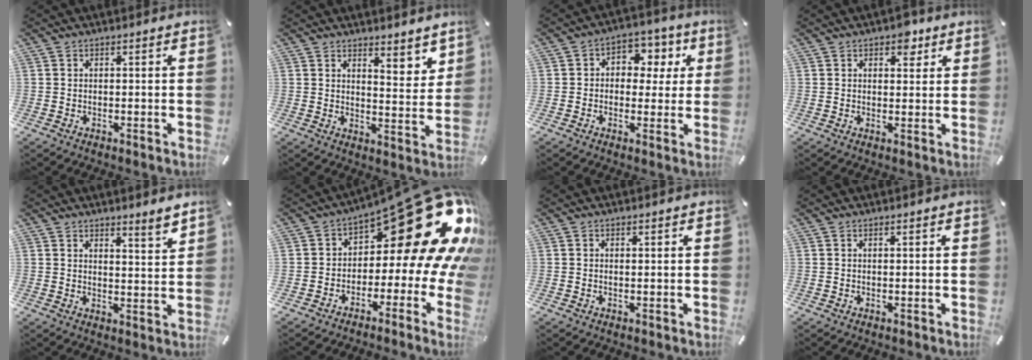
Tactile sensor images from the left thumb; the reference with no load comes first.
{"total": 5.4, "force": [4.7, 2.2, 1.4], "torque": [0.002, -0.053, 0.079]}
{"total": 7.1, "force": [0.5, 6.2, 3.4], "torque": [-0.037, 0.004, 0.002]}
{"total": 4.4, "force": [2.6, 2.8, 2.2], "torque": [-0.010, -0.007, 0.039]}
{"total": 4.6, "force": [4.5, 0.5, 1.0], "torque": [-0.007, -0.039, 0.077]}
{"total": 26.7, "force": [10.7, 11.5, 21.5], "torque": [-0.272, -0.096, 0.194]}
{"total": 0.5, "force": [0.4, 0.1, 0.4], "torque": [-0.007, -0.001, 0.007]}
{"total": 0.5, "force": [0.4, 0.0, 0.3], "torque": [-0.006, -0.002, 0.008]}